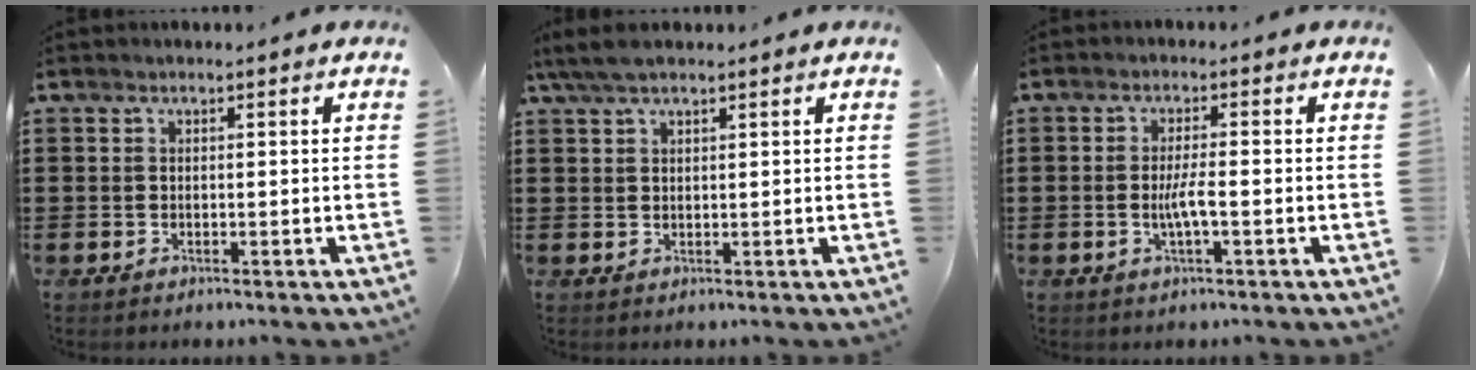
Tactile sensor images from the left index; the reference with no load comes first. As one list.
[{"total": 3.5, "force": [2.4, 0.8, 2.4], "torque": [-0.052, 0.005, 0.045]}, {"total": 3.5, "force": [-0.8, 0.4, 3.4], "torque": [-0.067, -0.004, -0.017]}]